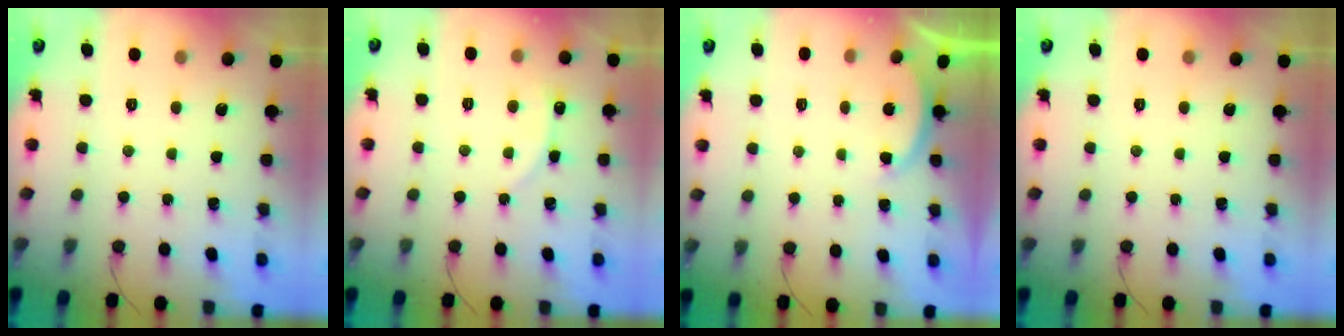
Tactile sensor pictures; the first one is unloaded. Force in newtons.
{"total": 2.5, "press": 2.5, "slide": 0.3}
{"total": 2.2, "press": 2.1, "slide": 0.5}
{"total": 0.0}